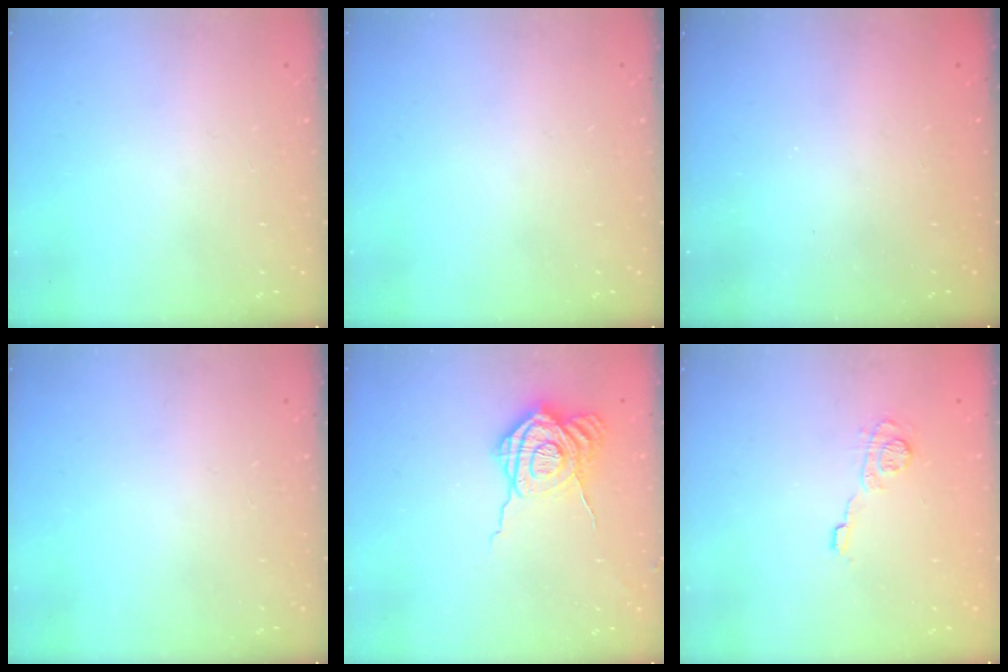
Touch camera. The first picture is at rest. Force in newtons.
{"total": 0.0}
{"total": 2.4, "press": 2.3, "slide": 0.8}
{"total": 0.0}
{"total": 19.3, "press": 19.3, "slide": 0.5}
{"total": 8.8, "press": 8.7, "slide": 0.9}